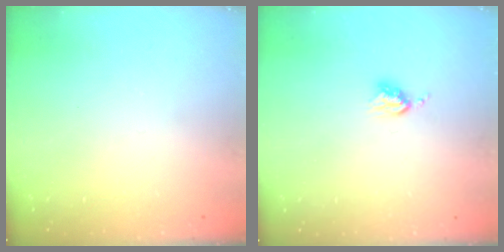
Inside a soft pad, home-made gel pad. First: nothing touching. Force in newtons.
{"total": 3.8, "press": 3.8, "slide": 0.5}